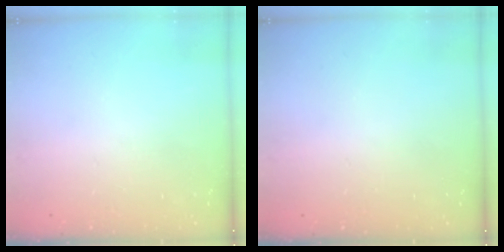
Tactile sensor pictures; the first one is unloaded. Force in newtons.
{"total": 0.6, "press": 0.6, "slide": 0.2}